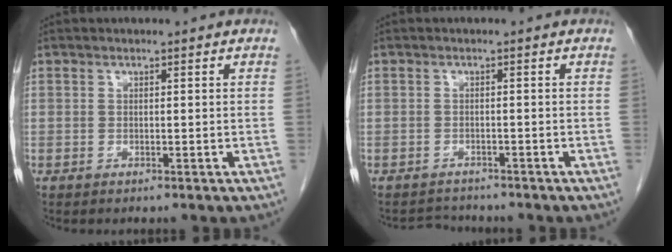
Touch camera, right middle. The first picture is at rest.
{"total": 2.6, "force": [-2.5, 0.6, -0.3], "torque": [0.004, -0.008, -0.041]}